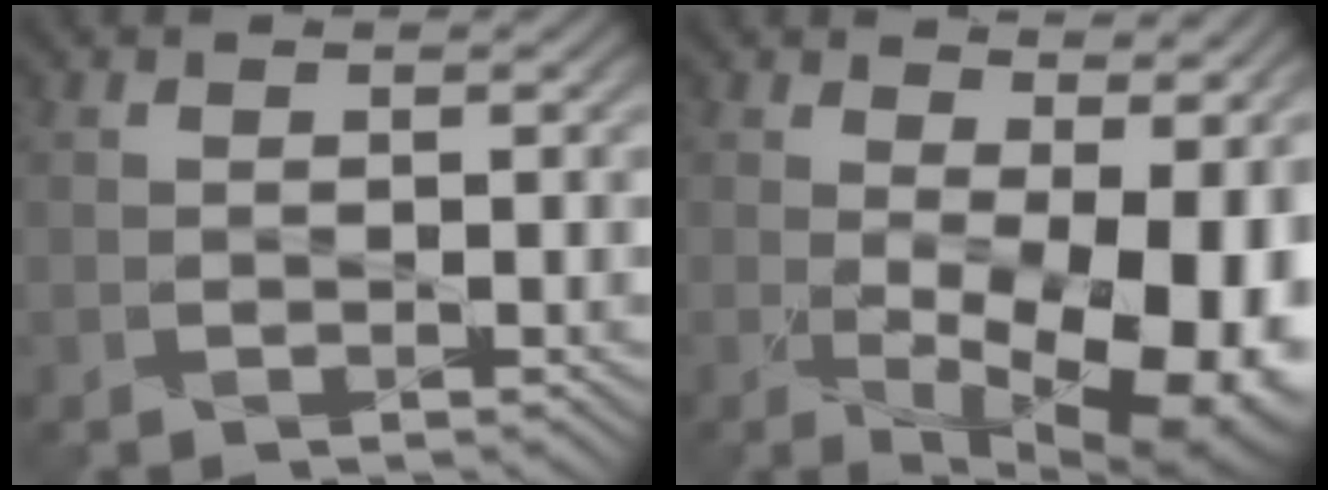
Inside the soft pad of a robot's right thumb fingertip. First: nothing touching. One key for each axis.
{"total": 16.6, "fx": -0.7, "fy": 7.7, "fz": 14.6, "tx": -0.169, "ty": -0.013, "tz": 0.023}